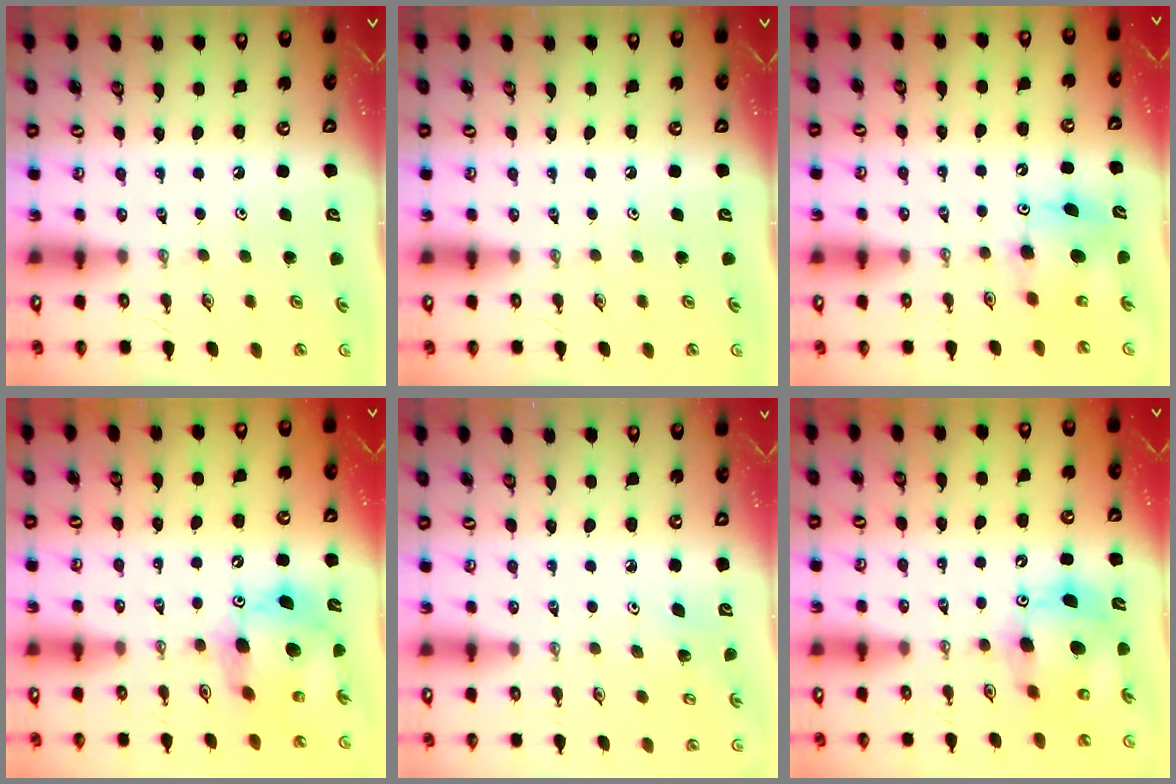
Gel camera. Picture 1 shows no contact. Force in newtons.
{"total": 0.0}
{"total": 7.6, "press": 7.6, "slide": 0.5}
{"total": 14.3, "press": 14.2, "slide": 1.5}
{"total": 4.5, "press": 4.5, "slide": 0.2}
{"total": 13.7, "press": 13.5, "slide": 2.3}